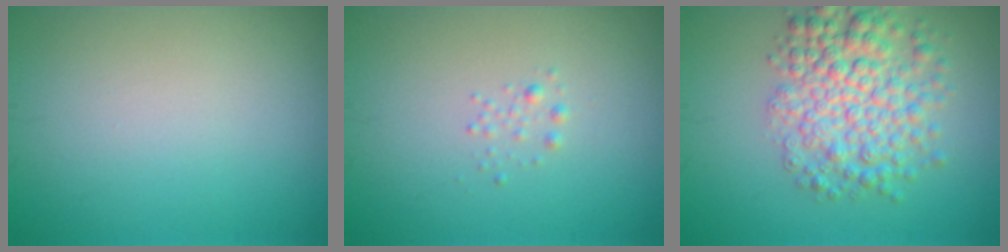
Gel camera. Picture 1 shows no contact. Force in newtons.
{"total": 0.7, "press": 0.7, "slide": 0.0}
{"total": 6.3, "press": 6.3, "slide": 0.1}